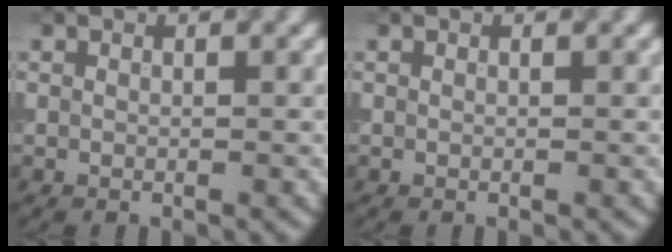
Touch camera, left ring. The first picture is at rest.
{"total": 0.0}